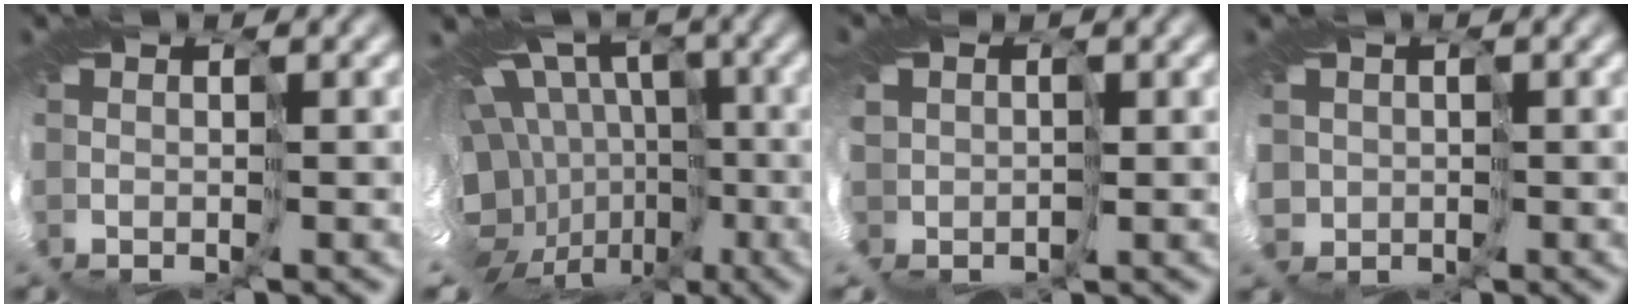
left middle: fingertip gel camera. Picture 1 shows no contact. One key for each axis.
{"total": 14.5, "fx": -0.8, "fy": 11.6, "fz": 8.6, "tx": -0.172, "ty": -0.021, "tz": -0.008}
{"total": 6.0, "fx": -0.2, "fy": 5.8, "fz": 1.6, "tx": -0.065, "ty": -0.012, "tz": -0.013}
{"total": 4.3, "fx": -0.4, "fy": 4.3, "fz": 0.7, "tx": -0.033, "ty": -0.023, "tz": 0.005}